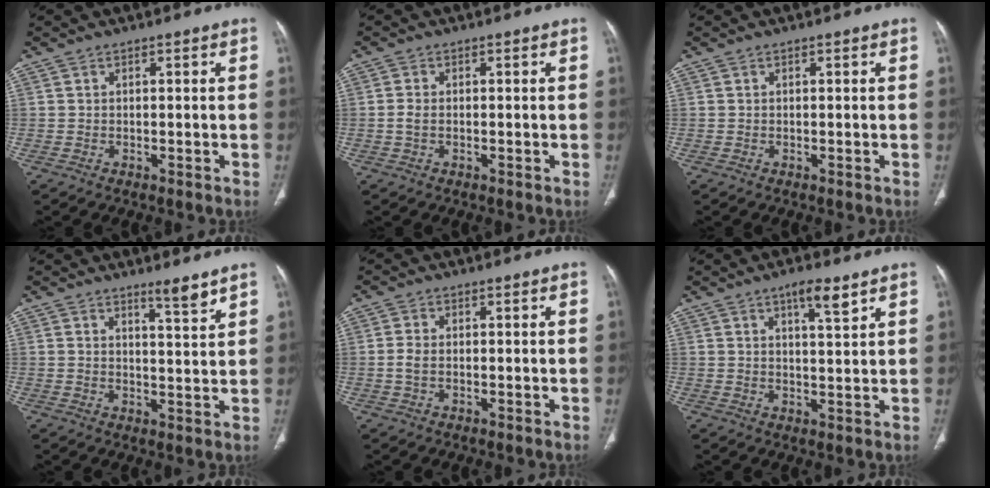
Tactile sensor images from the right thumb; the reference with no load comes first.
{"total": 1.9, "force": [-0.2, 1.2, 1.4], "torque": [-0.029, 0.005, -0.006]}
{"total": 0.0}
{"total": 4.0, "force": [3.2, 0.2, 2.4], "torque": [-0.027, -0.031, 0.051]}
{"total": 2.4, "force": [-0.3, 1.5, 1.8], "torque": [-0.038, 0.006, -0.007]}
{"total": 5.0, "force": [3.1, 1.0, 3.8], "torque": [-0.058, -0.021, 0.051]}